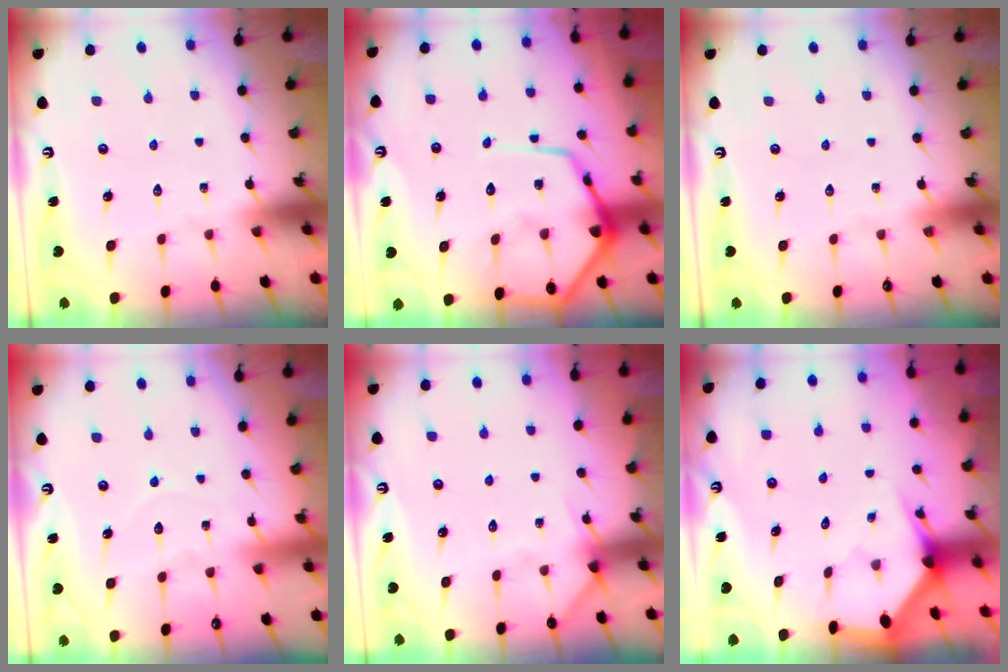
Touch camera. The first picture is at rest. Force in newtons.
{"total": 14.0, "press": 13.9, "slide": 1.3}
{"total": 0.0}
{"total": 4.6, "press": 4.6, "slide": 0.1}
{"total": 5.3, "press": 5.3, "slide": 0.6}
{"total": 2.9, "press": 2.9, "slide": 0.2}